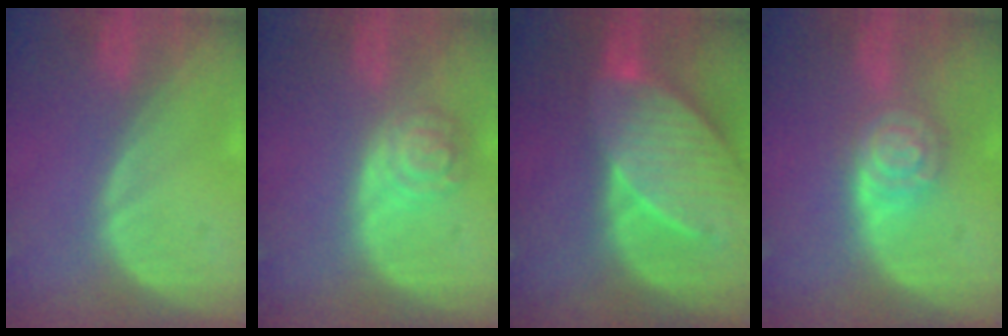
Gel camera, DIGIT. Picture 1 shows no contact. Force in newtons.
{"total": 5.3, "press": 4.7, "slide": 2.3}
{"total": 10.3, "press": 9.1, "slide": 4.9}
{"total": 6.5, "press": 6.5, "slide": 0.5}